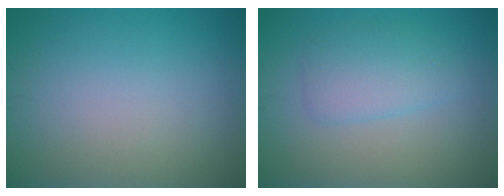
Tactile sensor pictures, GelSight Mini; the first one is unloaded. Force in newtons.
{"total": 2.8, "press": 2.8, "slide": 0.1}